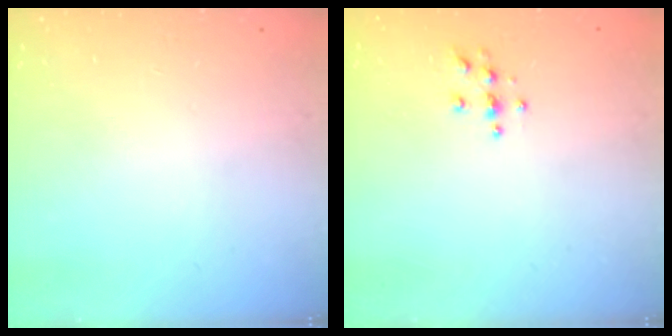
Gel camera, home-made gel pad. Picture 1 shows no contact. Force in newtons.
{"total": 3.8, "press": 3.8, "slide": 0.5}